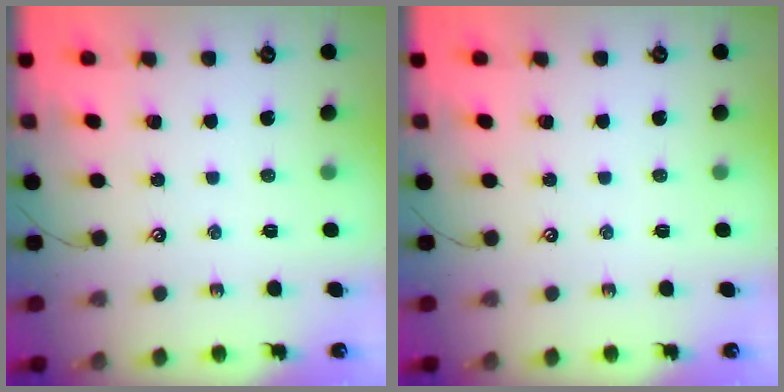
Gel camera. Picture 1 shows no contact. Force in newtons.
{"total": 0.0}